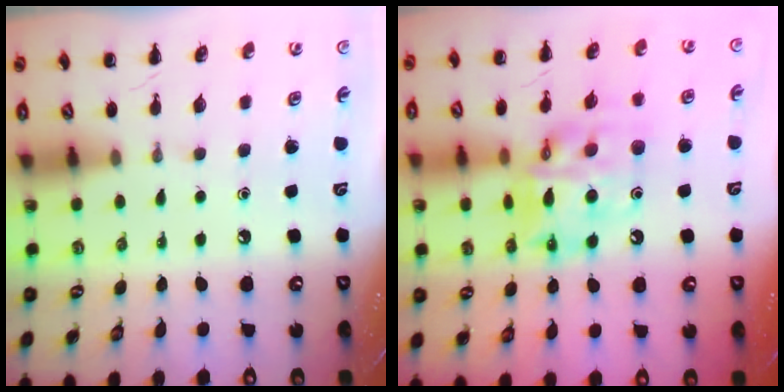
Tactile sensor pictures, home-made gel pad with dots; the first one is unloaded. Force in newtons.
{"total": 15.5, "press": 15.0, "slide": 4.0}